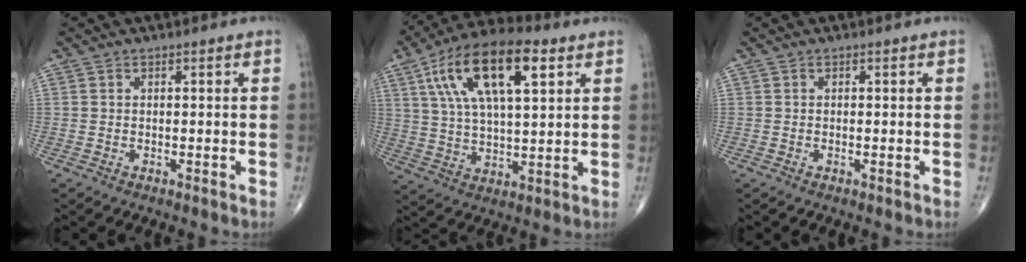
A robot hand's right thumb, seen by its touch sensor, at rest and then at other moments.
{"total": 18.6, "force": [7.5, 7.6, 15.3], "torque": [-0.267, 0.001, 0.129]}
{"total": 0.0}